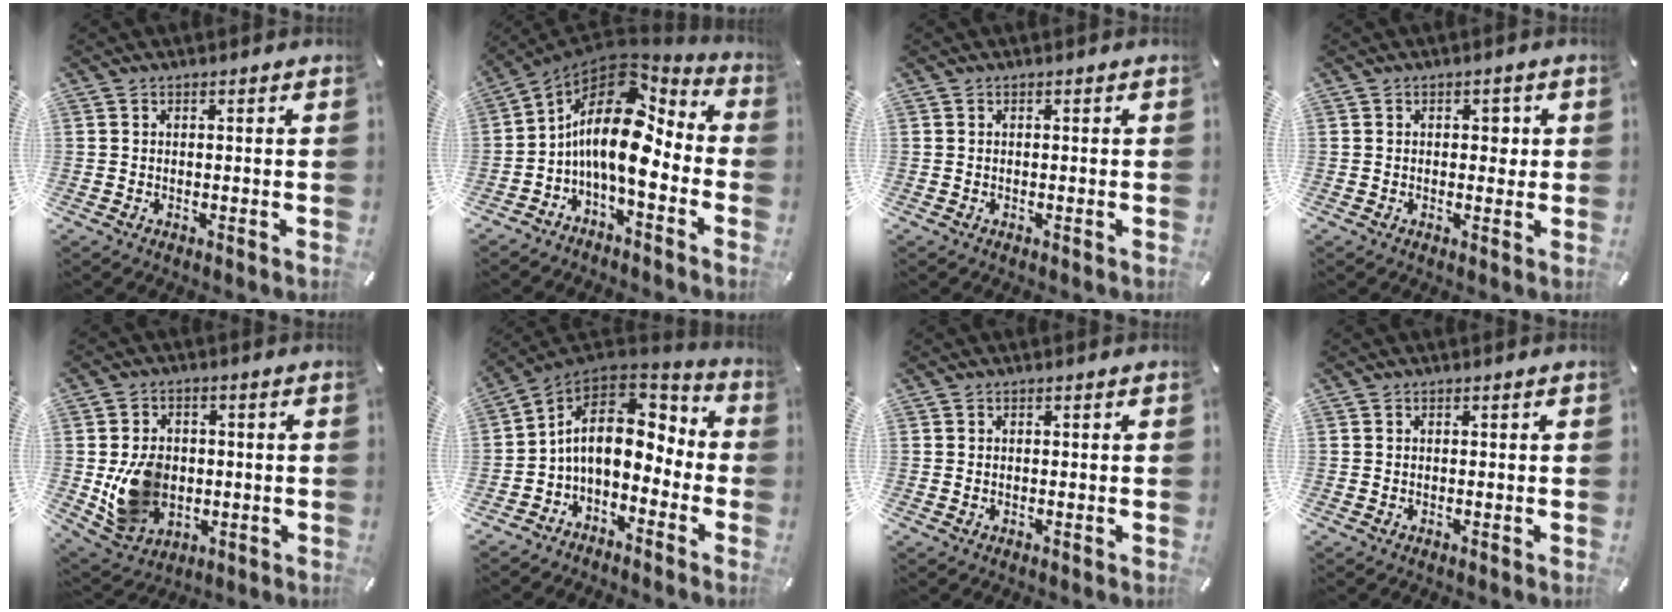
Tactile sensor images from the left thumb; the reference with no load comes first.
{"total": 15.4, "force": [-0.2, 7.9, 13.2], "torque": [-0.245, -0.016, -0.009]}
{"total": 0.0}
{"total": 2.7, "force": [0.4, 1.9, 1.9], "torque": [-0.016, -0.001, -0.001]}
{"total": 11.1, "force": [-1.1, 9.3, 6.0], "torque": [-0.124, 0.011, -0.018]}
{"total": 13.0, "force": [0.9, 8.7, 9.6], "torque": [-0.170, -0.010, 0.016]}
{"total": 0.6, "force": [-0.2, 0.3, 0.5], "torque": [-0.011, 0.000, -0.004]}
{"total": 0.0}